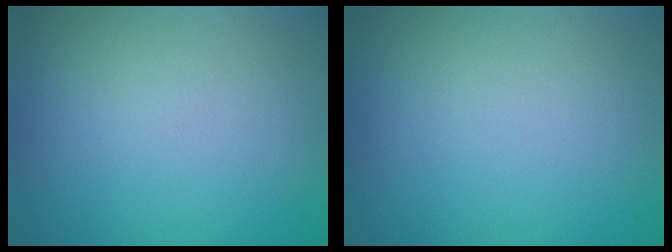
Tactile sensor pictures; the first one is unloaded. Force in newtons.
{"total": 0.0}